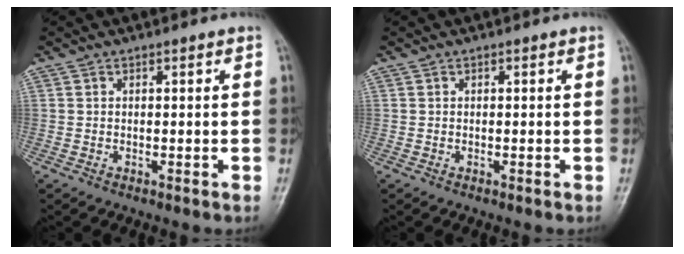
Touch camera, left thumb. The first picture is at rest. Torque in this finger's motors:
{"motor_torque": [0.01, 0.02, -0.03, -0.08, 0.00]}